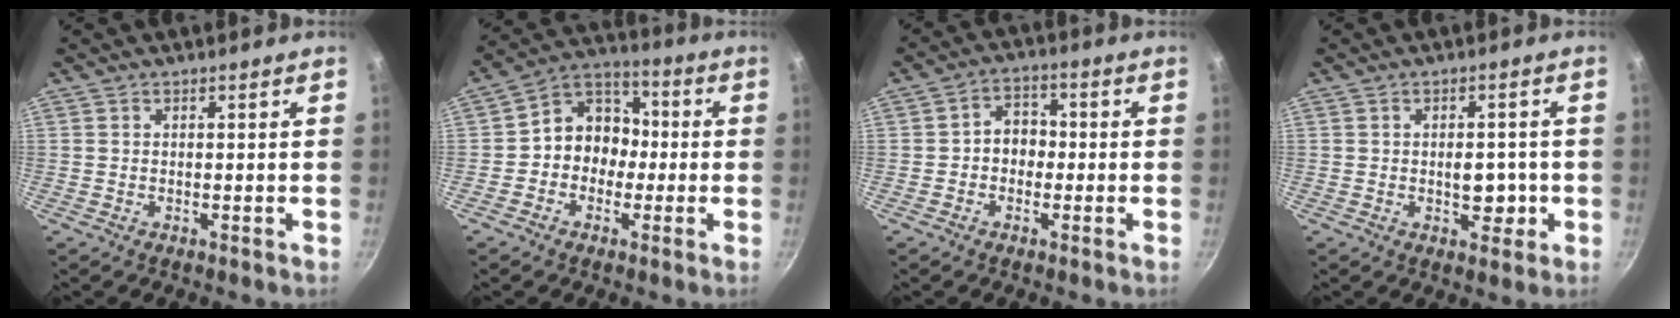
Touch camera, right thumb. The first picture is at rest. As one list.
[{"total": 10.1, "force": [-1.3, 8.7, 5.0], "torque": [-0.028, 0.041, -0.041]}, {"total": 5.4, "force": [-0.7, 4.4, 3.1], "torque": [-0.014, 0.017, -0.019]}, {"total": 5.3, "force": [-0.8, 3.2, 4.1], "torque": [-0.027, 0.005, -0.009]}]